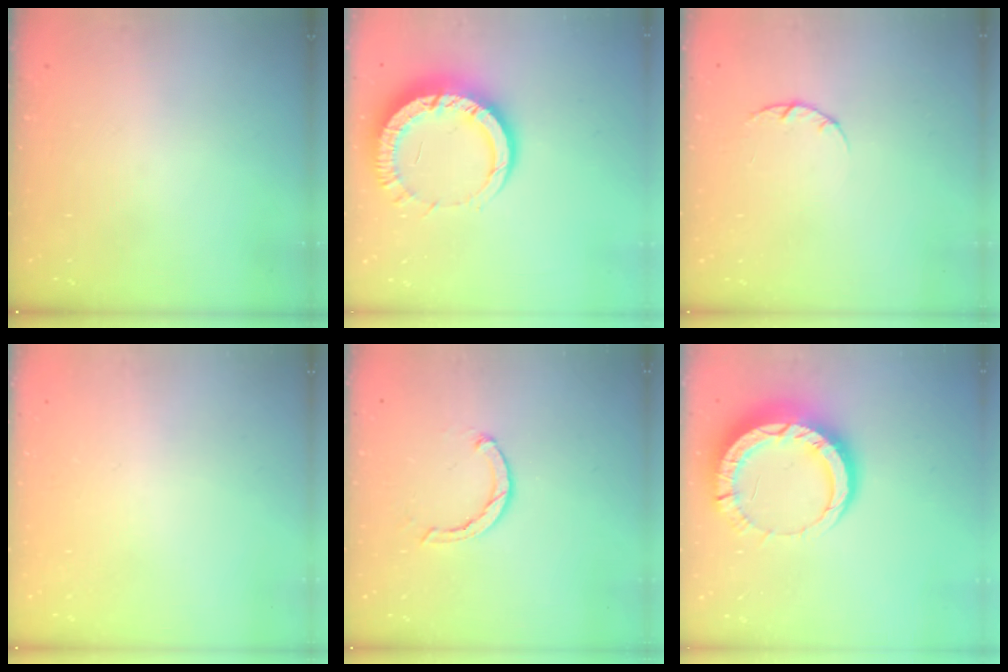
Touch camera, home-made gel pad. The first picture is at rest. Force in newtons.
{"total": 12.4, "press": 12.4, "slide": 1.2}
{"total": 3.1, "press": 3.0, "slide": 0.4}
{"total": 2.6, "press": 2.6, "slide": 0.2}
{"total": 2.3, "press": 2.3, "slide": 0.3}
{"total": 13.4, "press": 13.3, "slide": 1.4}